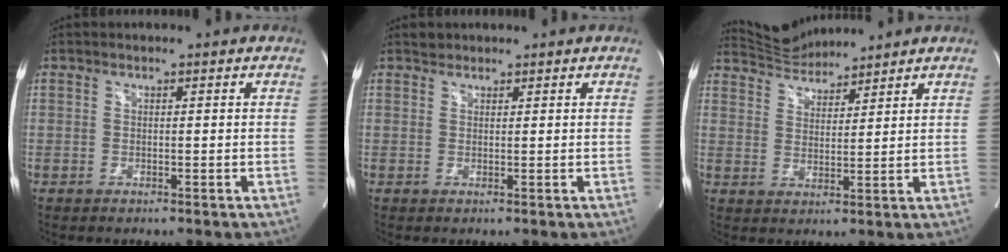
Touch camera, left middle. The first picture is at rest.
{"total": 1.1, "force": [1.0, 0.5, 0.0], "torque": [-0.001, 0.006, 0.018]}
{"total": 6.7, "force": [6.7, 0.4, 0.7], "torque": [-0.022, 0.021, 0.128]}